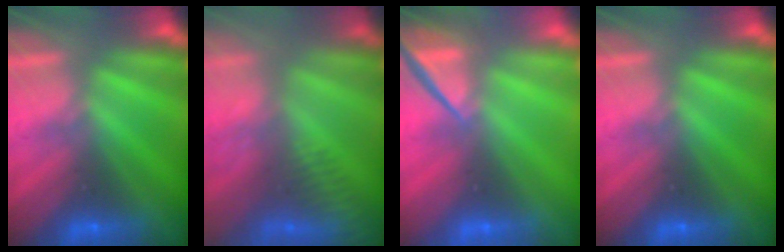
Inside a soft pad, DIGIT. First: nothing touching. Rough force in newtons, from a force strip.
{"total": 3.3}
{"total": 4.6}
{"total": 0.0}